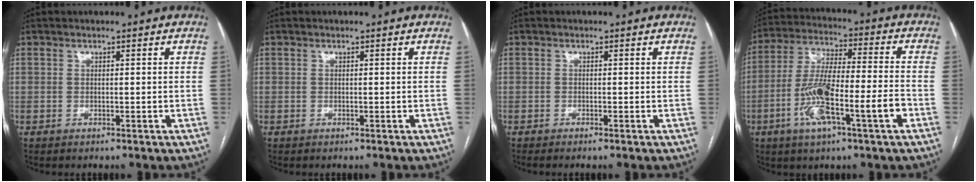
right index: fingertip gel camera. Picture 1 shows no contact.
{"total": 0.0}
{"total": 1.0, "force": [-0.8, -0.2, 0.7], "torque": [-0.012, 0.001, -0.014]}
{"total": 13.5, "force": [-5.0, 1.5, 12.5], "torque": [-0.239, 0.005, -0.088]}